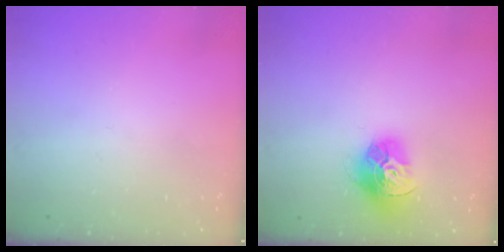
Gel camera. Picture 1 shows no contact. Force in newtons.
{"total": 14.8, "press": 14.8, "slide": 1.6}